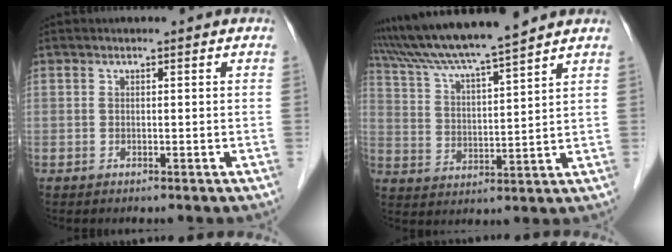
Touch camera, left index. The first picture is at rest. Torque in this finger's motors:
{"motor_torque": [0.40, -0.57, 0.97, 0.21]}